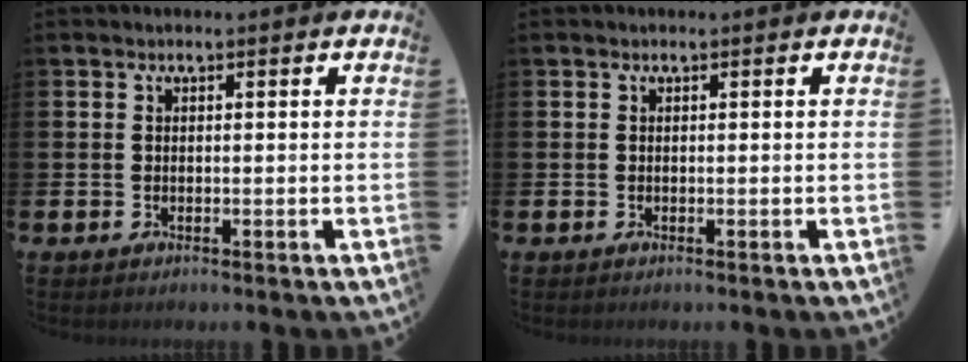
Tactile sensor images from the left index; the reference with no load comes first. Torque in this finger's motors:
{"motor_torque": [-0.03, 0.03, 0.00, 0.00]}